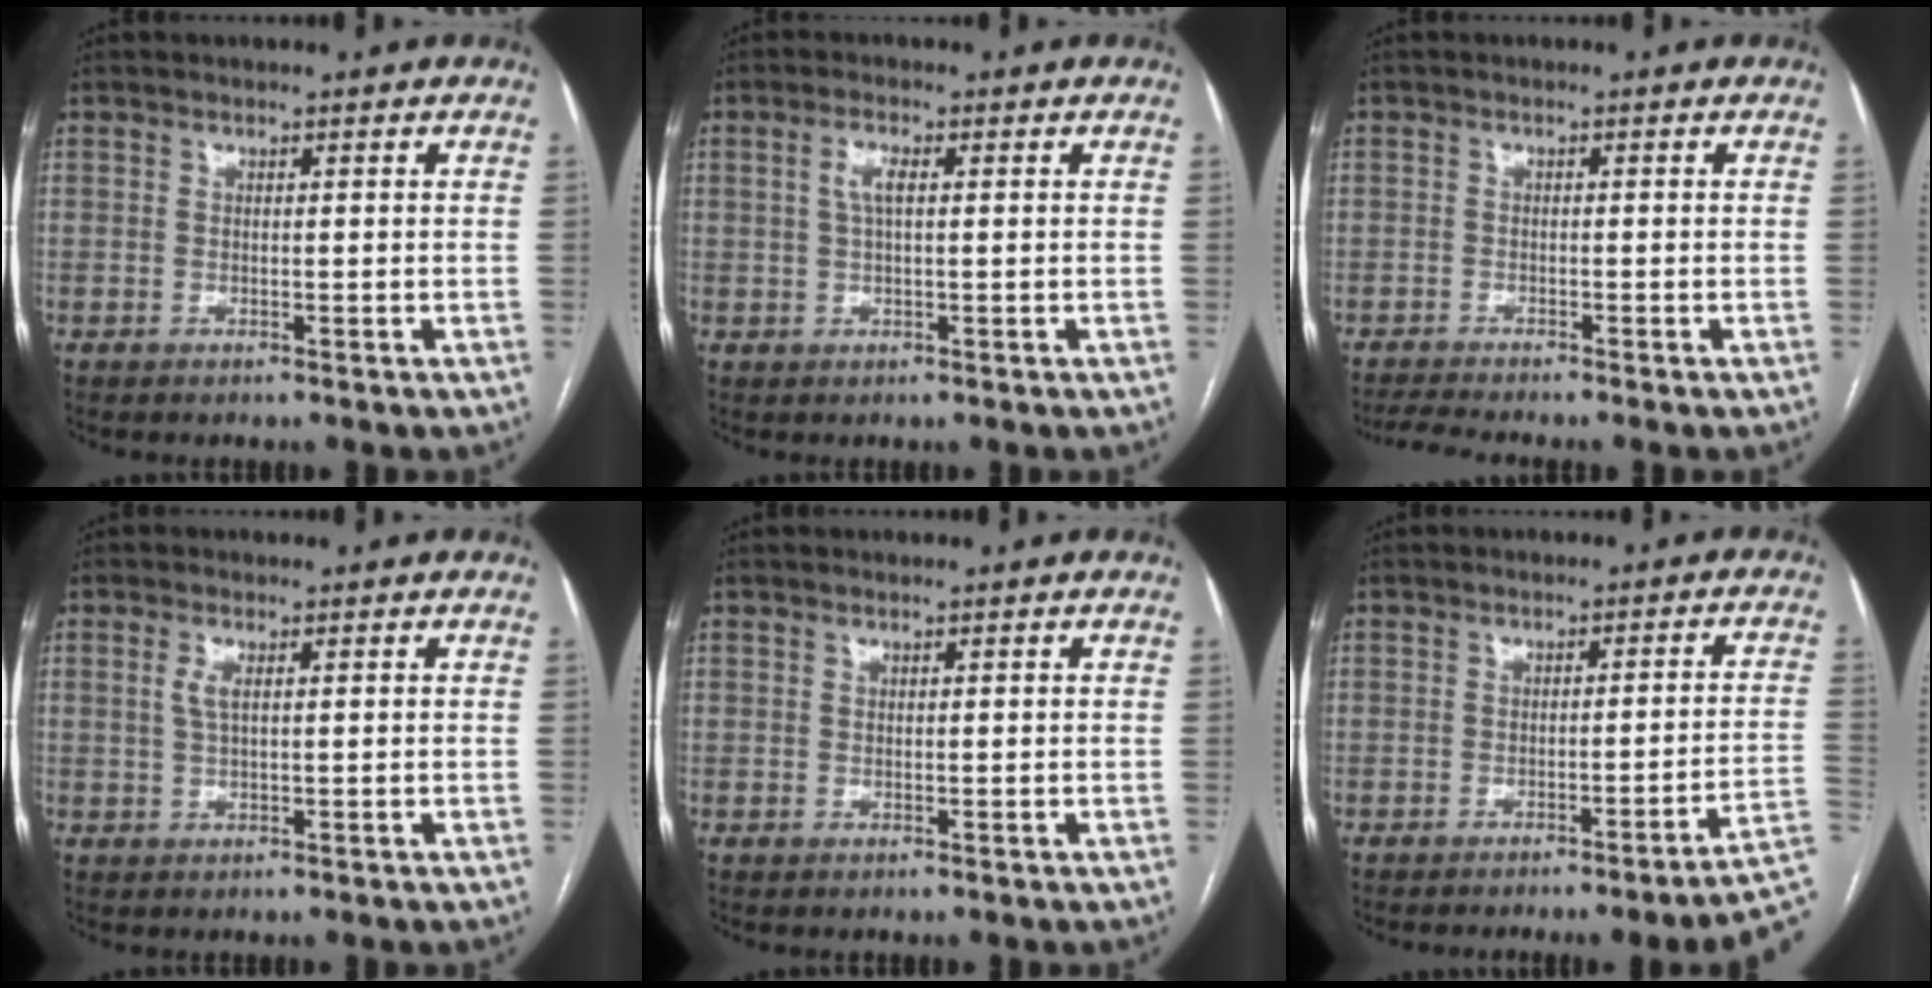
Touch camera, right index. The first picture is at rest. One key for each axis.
{"total": 2.7, "fx": 0.6, "fy": 0.7, "fz": 2.6, "tx": -0.054, "ty": 0.006, "tz": 0.012}
{"total": 2.7, "fx": -2.5, "fy": -0.6, "fz": 0.5, "tx": -0.020, "ty": -0.017, "tz": -0.050}
{"total": 2.2, "fx": 0.6, "fy": 0.6, "fz": 2.0, "tx": -0.047, "ty": 0.000, "tz": 0.014}
{"total": 0.0}
{"total": 9.2, "fx": -5.6, "fy": -0.9, "fz": 7.3, "tx": -0.061, "ty": 0.009, "tz": -0.073}